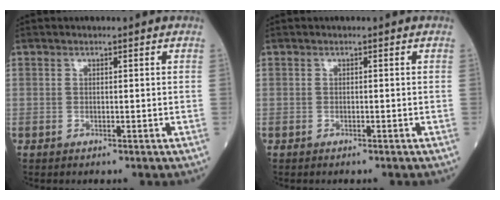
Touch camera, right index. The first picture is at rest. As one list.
[{"total": 0.0}]